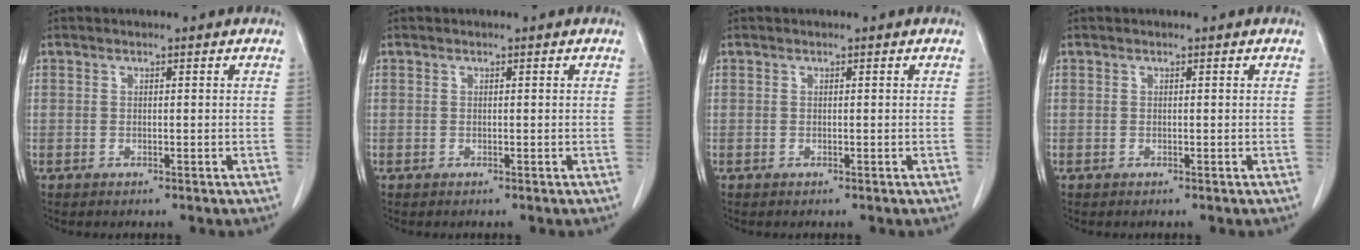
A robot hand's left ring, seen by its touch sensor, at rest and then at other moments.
{"total": 0.0}
{"total": 0.0}
{"total": 0.0}